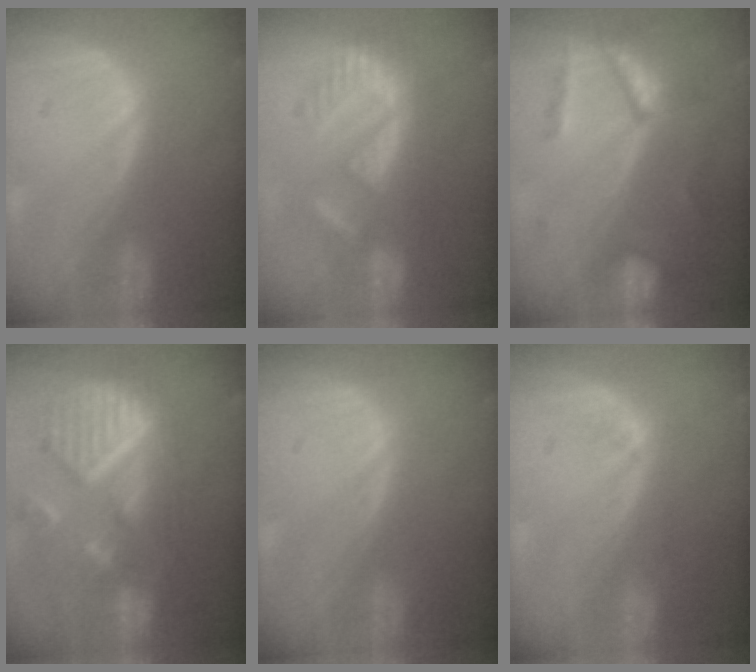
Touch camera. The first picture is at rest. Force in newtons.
{"total": 8.3, "press": 7.7, "slide": 3.1}
{"total": 7.3, "press": 6.5, "slide": 3.4}
{"total": 12.0, "press": 10.5, "slide": 5.8}
{"total": 0.0}
{"total": 1.7, "press": 1.5, "slide": 0.8}